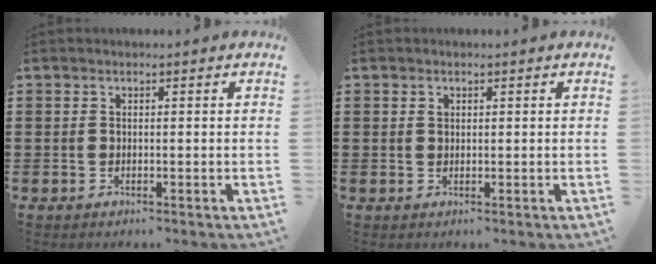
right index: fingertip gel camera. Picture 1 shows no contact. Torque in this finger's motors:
{"motor_torque": [0.32, -0.06, 0.02, 0.03]}